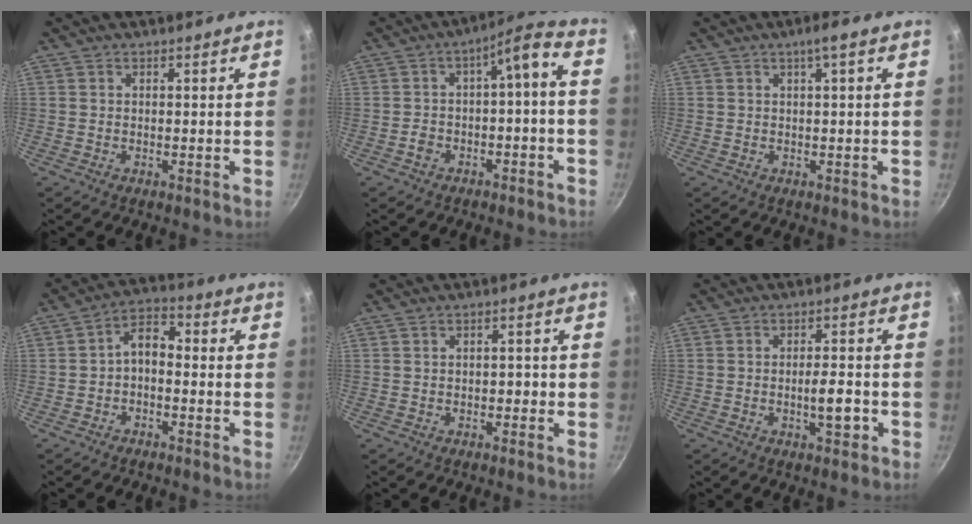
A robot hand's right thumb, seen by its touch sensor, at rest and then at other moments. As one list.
[{"total": 7.5, "force": [-2.4, 3.2, 6.3], "torque": [-0.107, 0.058, -0.026]}, {"total": 2.5, "force": [0.8, 0.2, 2.3], "torque": [-0.040, 0.007, 0.017]}, {"total": 5.4, "force": [-1.4, 3.3, 4.1], "torque": [-0.060, 0.035, -0.031]}, {"total": 1.7, "force": [-0.5, 1.1, 1.2], "torque": [-0.012, 0.009, -0.009]}, {"total": 5.3, "force": [-1.8, 1.8, 4.7], "torque": [-0.055, 0.015, -0.028]}]